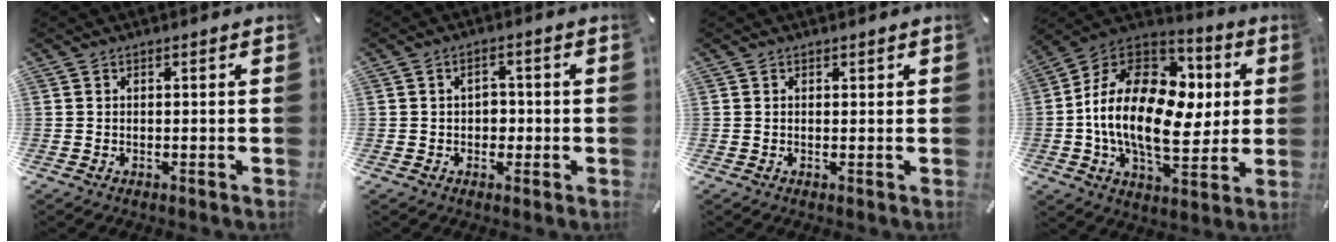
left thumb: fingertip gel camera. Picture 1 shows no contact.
{"total": 3.5, "force": [-0.2, 2.7, 2.2], "torque": [-0.027, 0.002, -0.010]}
{"total": 0.0}
{"total": 21.5, "force": [0.1, 13.9, 16.4], "torque": [-0.328, -0.009, -0.001]}